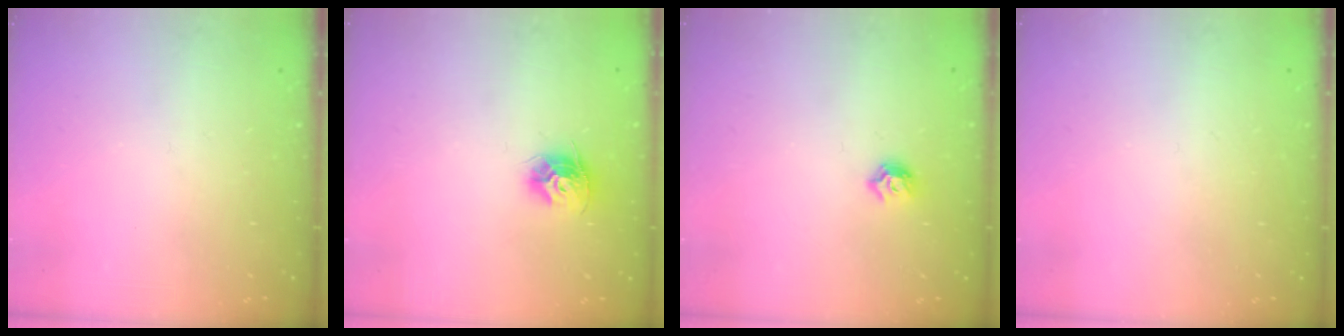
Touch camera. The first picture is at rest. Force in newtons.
{"total": 9.9, "press": 9.9, "slide": 0.5}
{"total": 5.6, "press": 5.5, "slide": 0.9}
{"total": 0.8, "press": 0.8, "slide": 0.0}